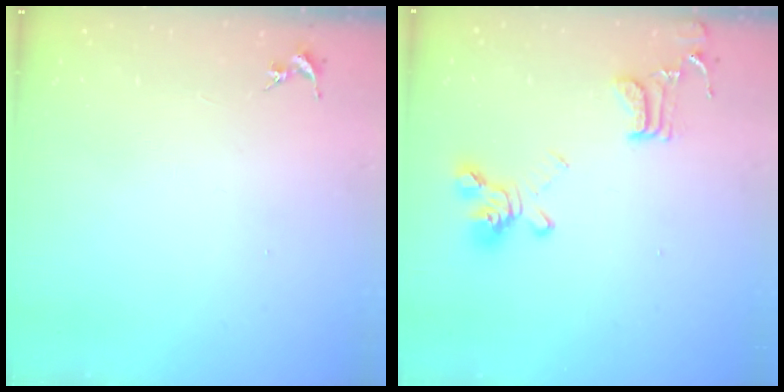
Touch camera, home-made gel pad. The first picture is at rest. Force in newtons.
{"total": 16.4, "press": 16.3, "slide": 1.5}